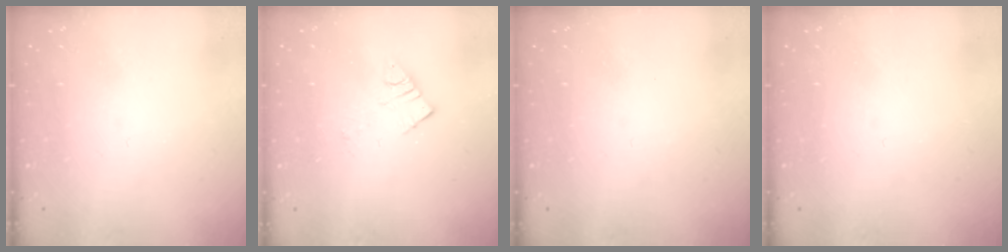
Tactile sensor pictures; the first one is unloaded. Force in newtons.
{"total": 4.1, "press": 4.1, "slide": 0.2}
{"total": 0.0}
{"total": 0.0}